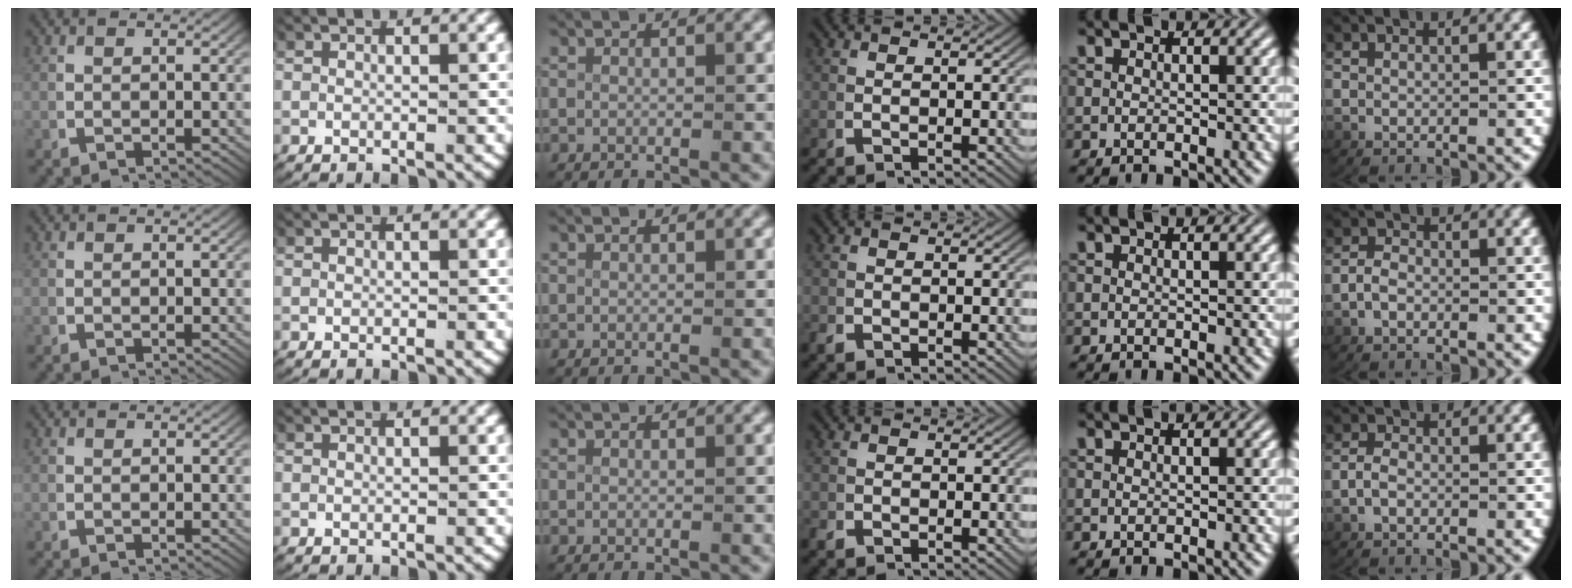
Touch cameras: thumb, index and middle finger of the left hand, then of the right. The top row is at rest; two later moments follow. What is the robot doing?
{"motion": "lift_and_place", "object": "paper towel"}